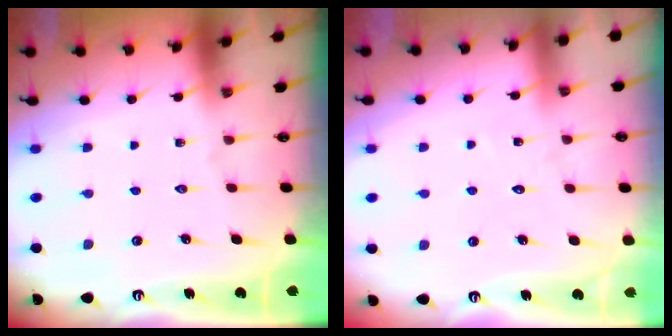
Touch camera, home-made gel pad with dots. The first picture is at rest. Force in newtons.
{"total": 4.2, "press": 4.2, "slide": 0.4}